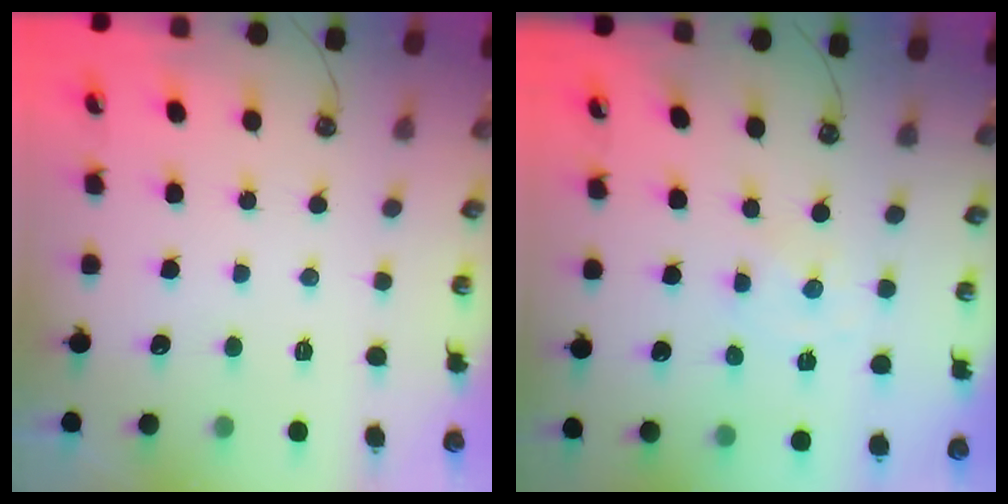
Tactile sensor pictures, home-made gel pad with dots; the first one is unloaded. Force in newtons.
{"total": 0.0}